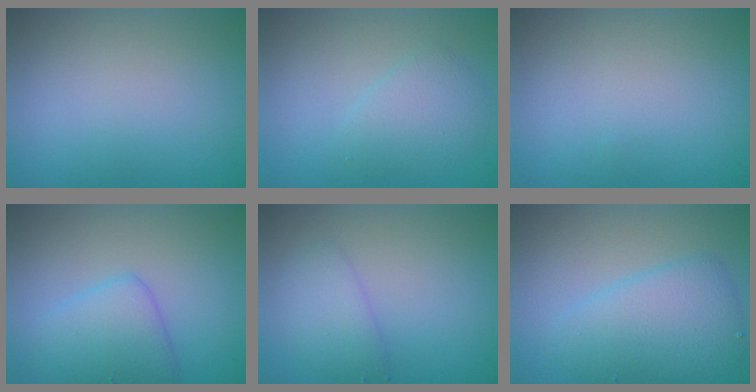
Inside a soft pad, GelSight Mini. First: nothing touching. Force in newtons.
{"total": 2.6, "press": 2.6, "slide": 0.2}
{"total": 0.0}
{"total": 3.5, "press": 3.5, "slide": 0.1}
{"total": 2.1, "press": 2.1, "slide": 0.1}
{"total": 4.8, "press": 4.8, "slide": 0.0}